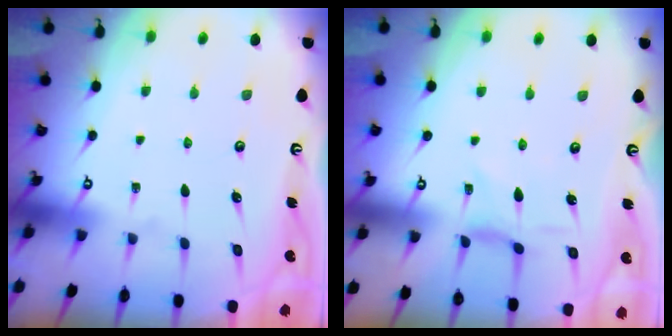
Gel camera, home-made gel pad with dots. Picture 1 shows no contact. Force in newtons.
{"total": 0.7, "press": 0.6, "slide": 0.3}